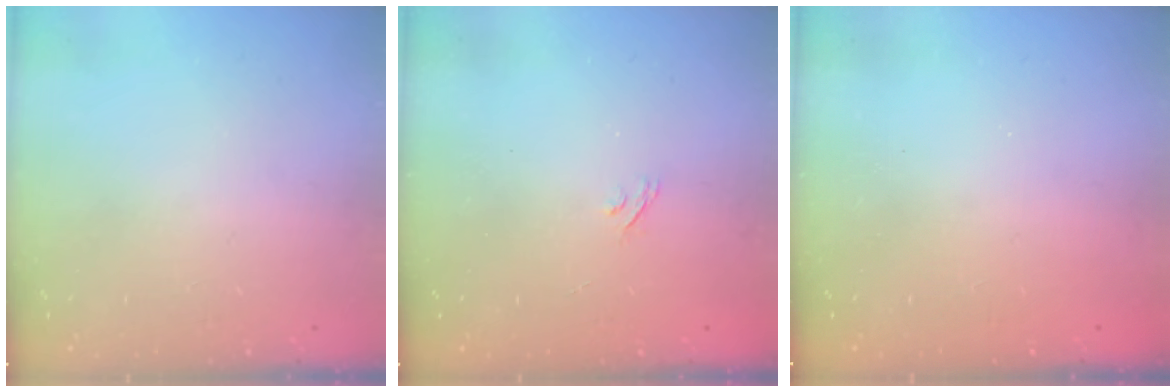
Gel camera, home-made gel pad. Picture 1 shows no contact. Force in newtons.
{"total": 2.2, "press": 1.9, "slide": 1.1}
{"total": 2.4, "press": 2.2, "slide": 0.8}